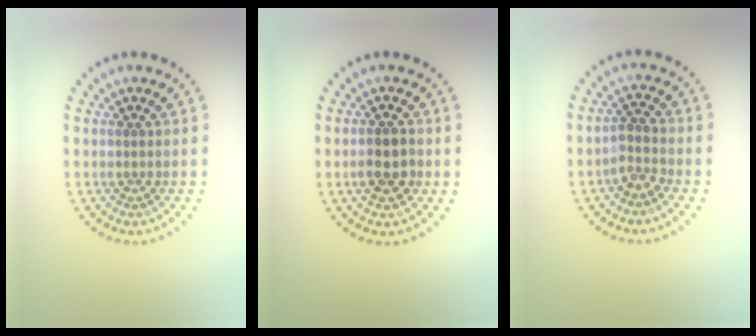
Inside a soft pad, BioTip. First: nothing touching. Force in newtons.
{"total": 2.7, "press": 2.6, "slide": 0.4}
{"total": 1.8, "press": 1.4, "slide": 1.2}